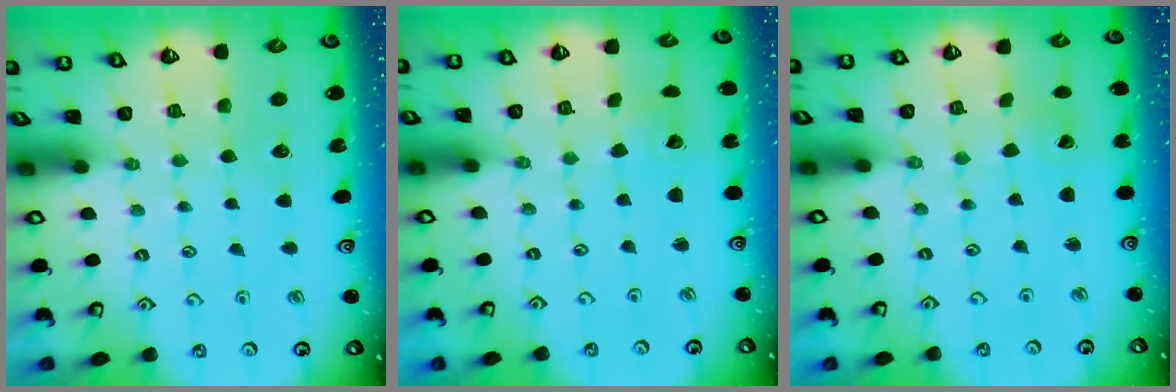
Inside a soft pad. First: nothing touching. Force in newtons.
{"total": 2.9, "press": 2.9, "slide": 0.1}
{"total": 0.8, "press": 0.8, "slide": 0.1}